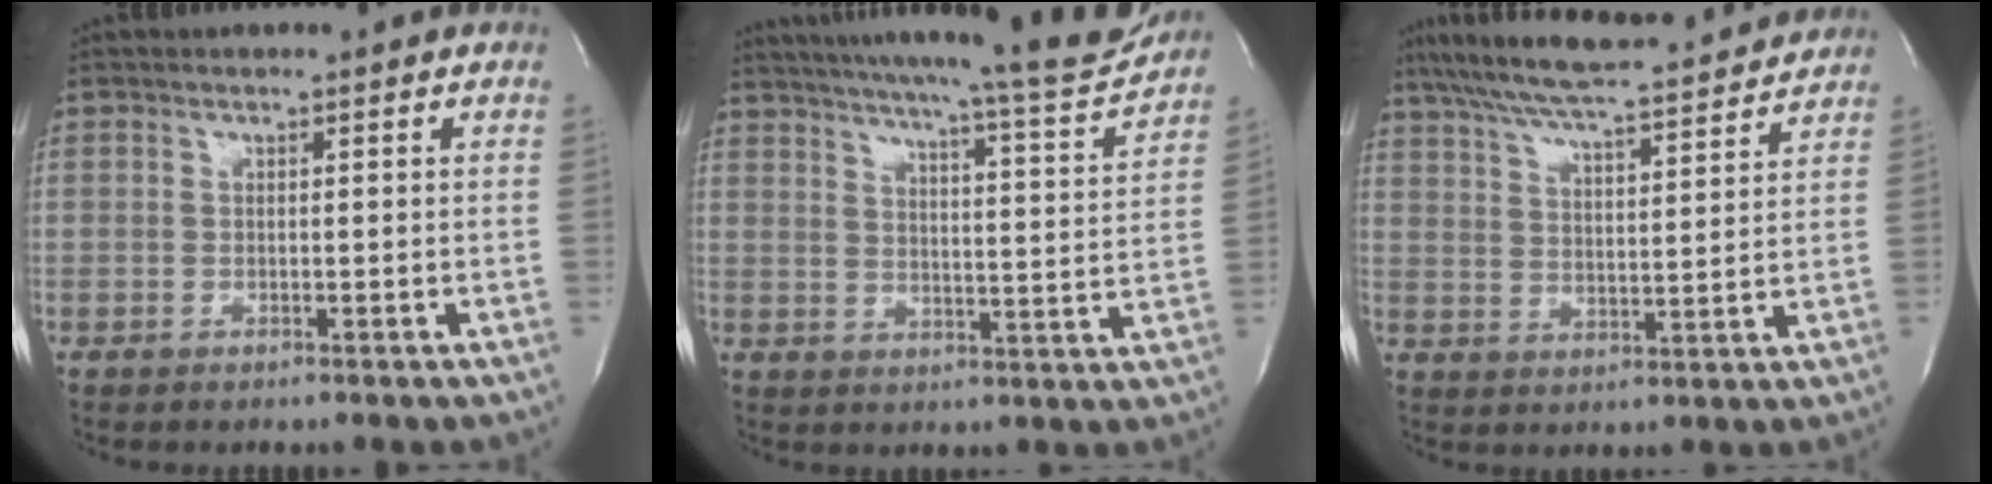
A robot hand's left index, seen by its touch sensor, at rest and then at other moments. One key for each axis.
{"total": 21.2, "fx": 19.4, "fy": 0.6, "fz": 8.6, "tx": -0.132, "ty": -0.053, "tz": 0.248}
{"total": 18.7, "fx": 16.8, "fy": 2.0, "fz": 8.1, "tx": -0.148, "ty": 0.022, "tz": 0.248}